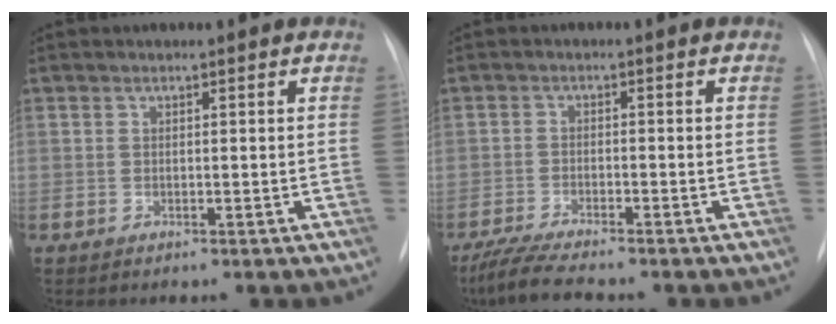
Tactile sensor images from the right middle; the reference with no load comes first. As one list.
[{"total": 6.5, "force": [-5.5, 0.3, 3.5], "torque": [-0.066, -0.023, -0.098]}]